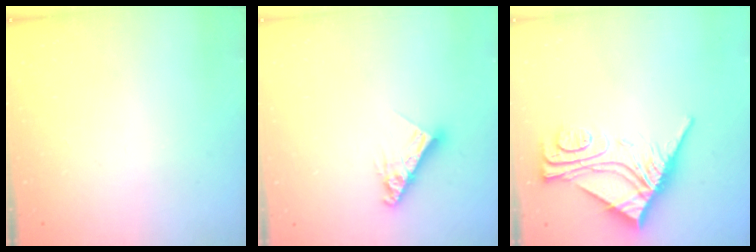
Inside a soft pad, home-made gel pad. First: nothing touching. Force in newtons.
{"total": 9.0, "press": 9.0, "slide": 0.9}
{"total": 11.3, "press": 11.2, "slide": 1.4}